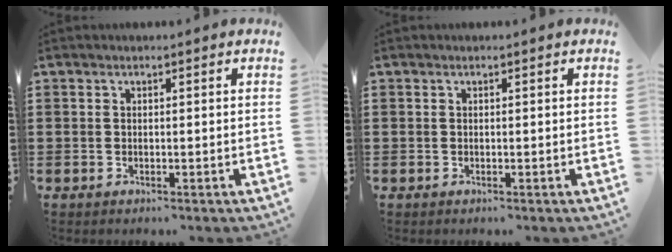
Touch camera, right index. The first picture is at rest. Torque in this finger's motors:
{"motor_torque": [-0.01, 0.35, 0.00, 0.00]}